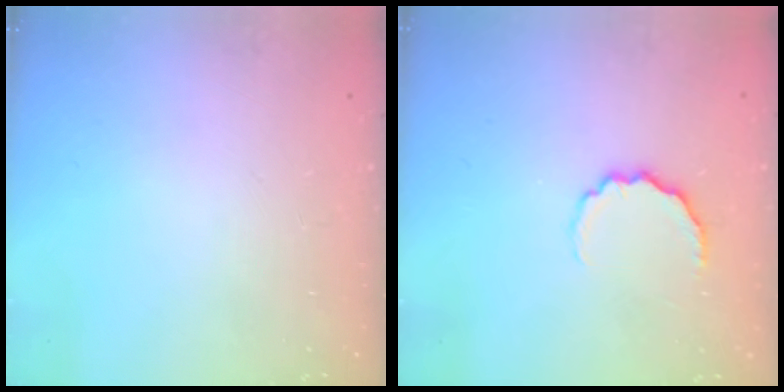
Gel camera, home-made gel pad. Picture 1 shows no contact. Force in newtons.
{"total": 6.5, "press": 6.4, "slide": 1.1}